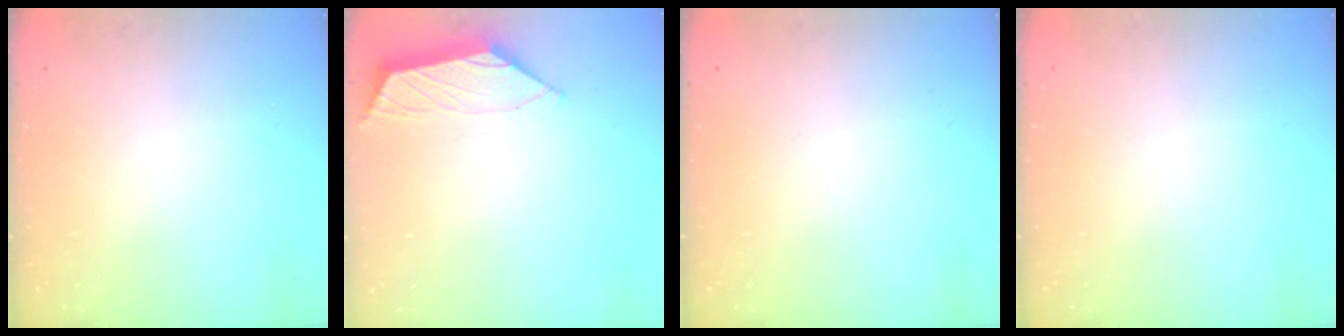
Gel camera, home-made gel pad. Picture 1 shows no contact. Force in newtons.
{"total": 0.9, "press": 0.8, "slide": 0.4}
{"total": 0.0}
{"total": 0.0}